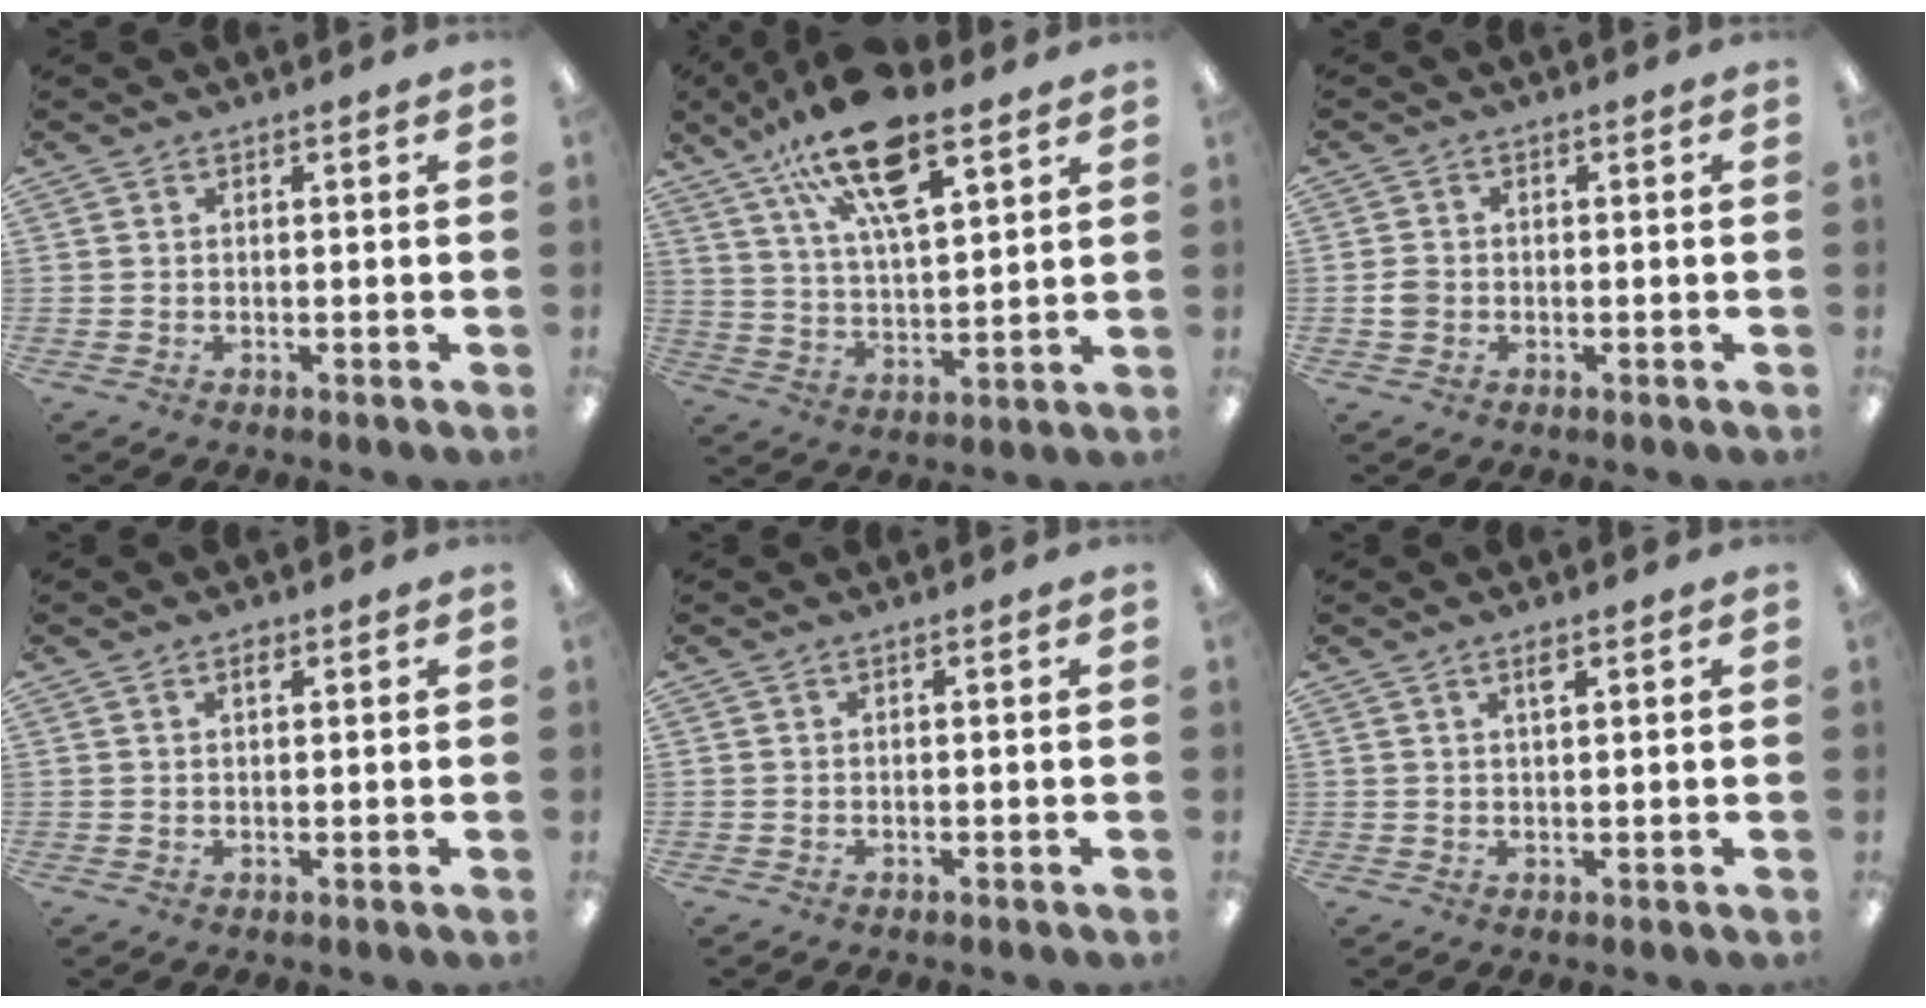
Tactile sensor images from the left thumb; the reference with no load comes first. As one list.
[{"total": 18.1, "force": [12.0, 6.4, 12.0], "torque": [-0.214, -0.051, 0.203]}, {"total": 2.3, "force": [-0.5, 2.0, 0.9], "torque": [-0.007, 0.001, -0.013]}, {"total": 1.4, "force": [0.9, 0.7, 0.8], "torque": [-0.001, -0.005, 0.013]}, {"total": 0.0}, {"total": 2.0, "force": [1.4, 0.5, 1.3], "torque": [-0.023, 0.000, 0.022]}]